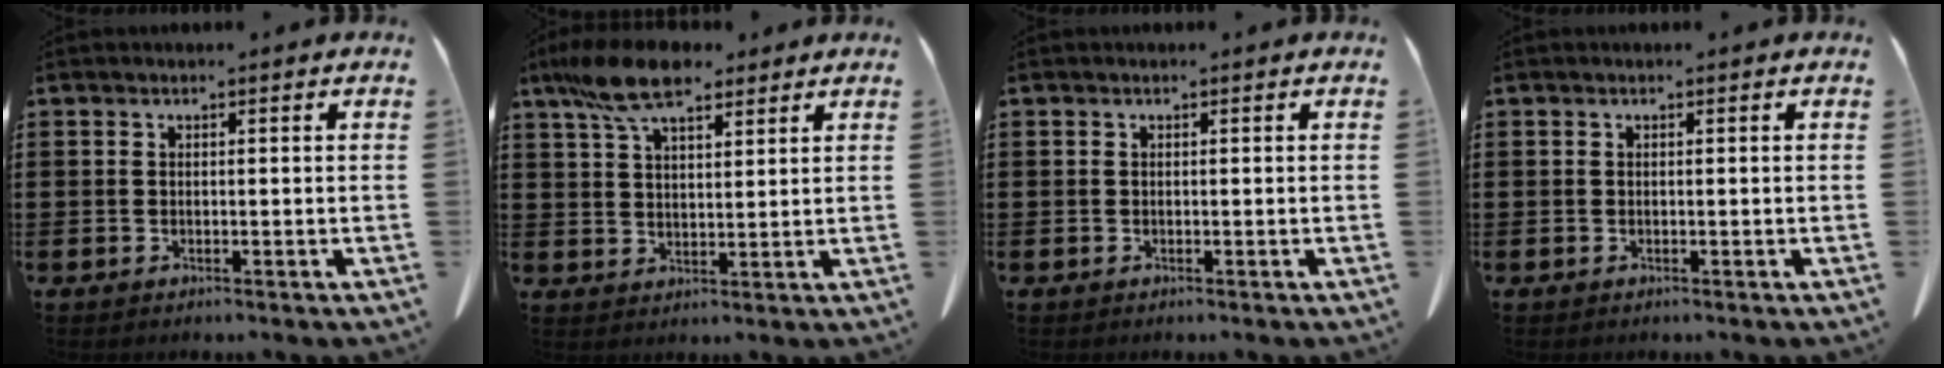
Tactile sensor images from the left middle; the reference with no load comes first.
{"total": 9.5, "force": [6.6, 3.6, 5.7], "torque": [-0.130, -0.001, 0.126]}
{"total": 0.0}
{"total": 0.0}